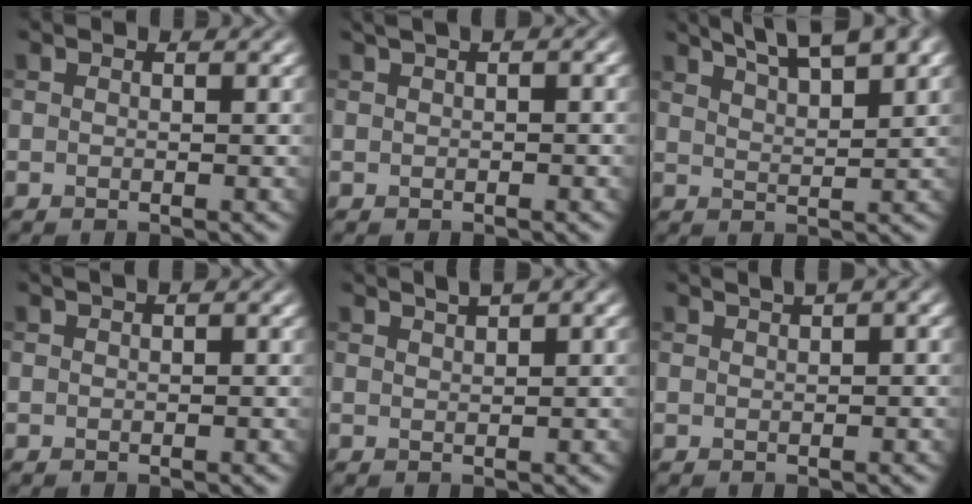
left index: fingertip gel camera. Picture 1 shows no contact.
{"total": 3.2, "force": [1.6, 1.0, 2.6], "torque": [-0.033, 0.012, 0.021]}
{"total": 8.3, "force": [6.0, 2.4, 5.2], "torque": [-0.055, 0.030, 0.062]}
{"total": 1.5, "force": [0.8, 0.3, 1.3], "torque": [-0.016, 0.004, 0.009]}
{"total": 3.3, "force": [2.1, 1.0, 2.4], "torque": [-0.022, 0.014, 0.022]}
{"total": 4.8, "force": [2.6, 1.9, 3.6], "torque": [-0.041, 0.031, 0.023]}